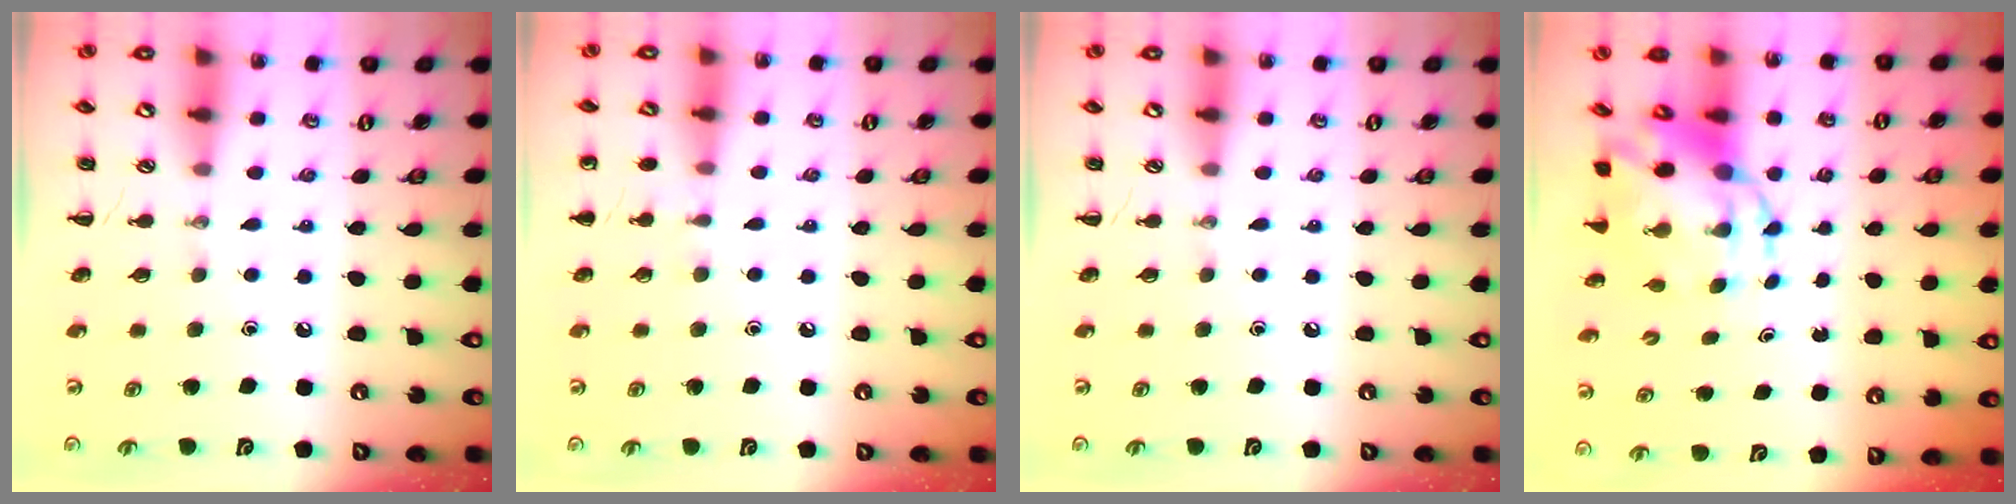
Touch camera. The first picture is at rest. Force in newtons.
{"total": 5.0, "press": 4.7, "slide": 1.6}
{"total": 0.0}
{"total": 7.8, "press": 7.5, "slide": 2.0}